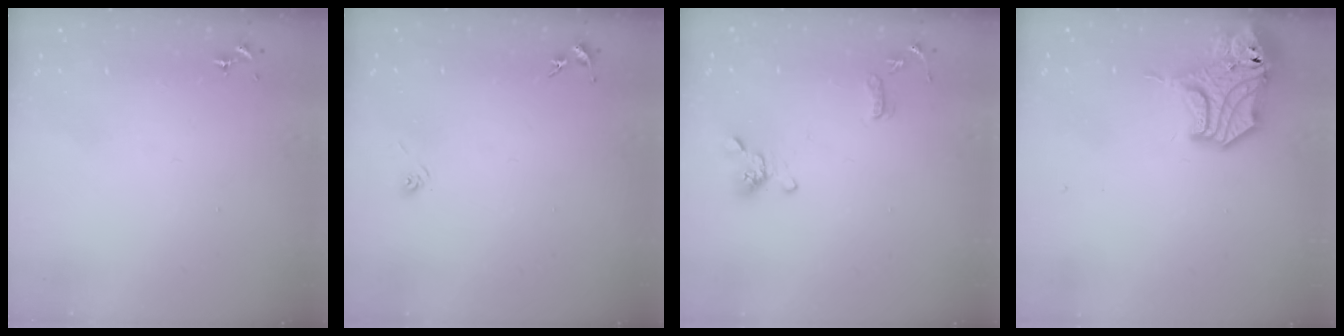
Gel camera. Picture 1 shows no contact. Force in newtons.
{"total": 2.9, "press": 2.5, "slide": 1.5}
{"total": 11.5, "press": 11.3, "slide": 1.8}
{"total": 14.8, "press": 14.7, "slide": 2.2}